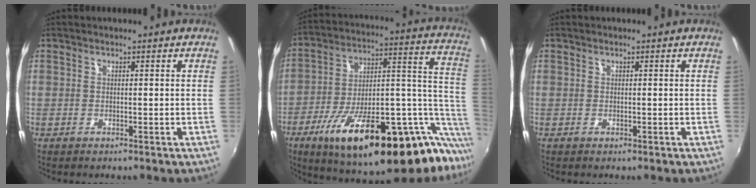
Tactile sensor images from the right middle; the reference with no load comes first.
{"total": 33.5, "force": [-20.3, 9.3, 25.0], "torque": [-0.339, -0.011, -0.309]}
{"total": 0.0}